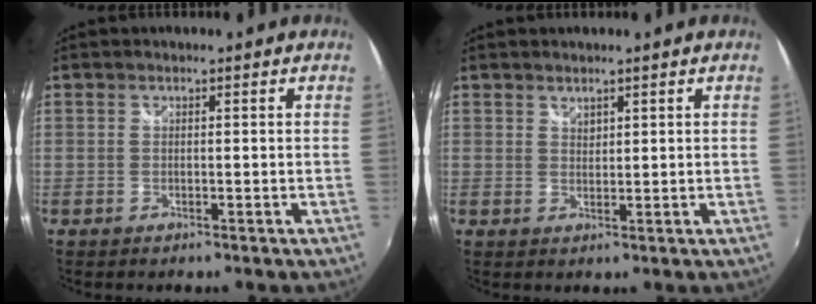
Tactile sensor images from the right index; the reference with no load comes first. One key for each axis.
{"total": 0.8, "fx": 0.8, "fy": 0.2, "fz": 0.1, "tx": -0.002, "ty": 0.000, "tz": 0.015}